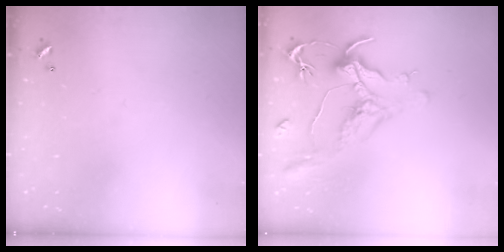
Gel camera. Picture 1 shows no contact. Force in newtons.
{"total": 1.3, "press": 1.1, "slide": 0.7}